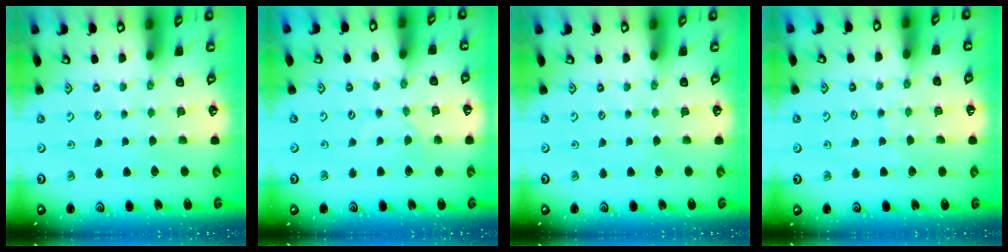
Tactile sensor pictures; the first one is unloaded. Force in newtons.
{"total": 0.6, "press": 0.5, "slide": 0.2}
{"total": 0.0}
{"total": 5.5, "press": 5.5, "slide": 0.4}